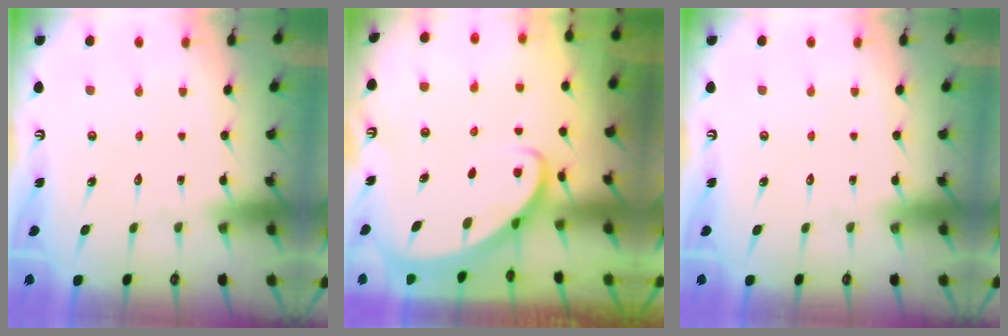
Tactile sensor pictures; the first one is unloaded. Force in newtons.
{"total": 2.6, "press": 2.5, "slide": 0.3}
{"total": 0.0}